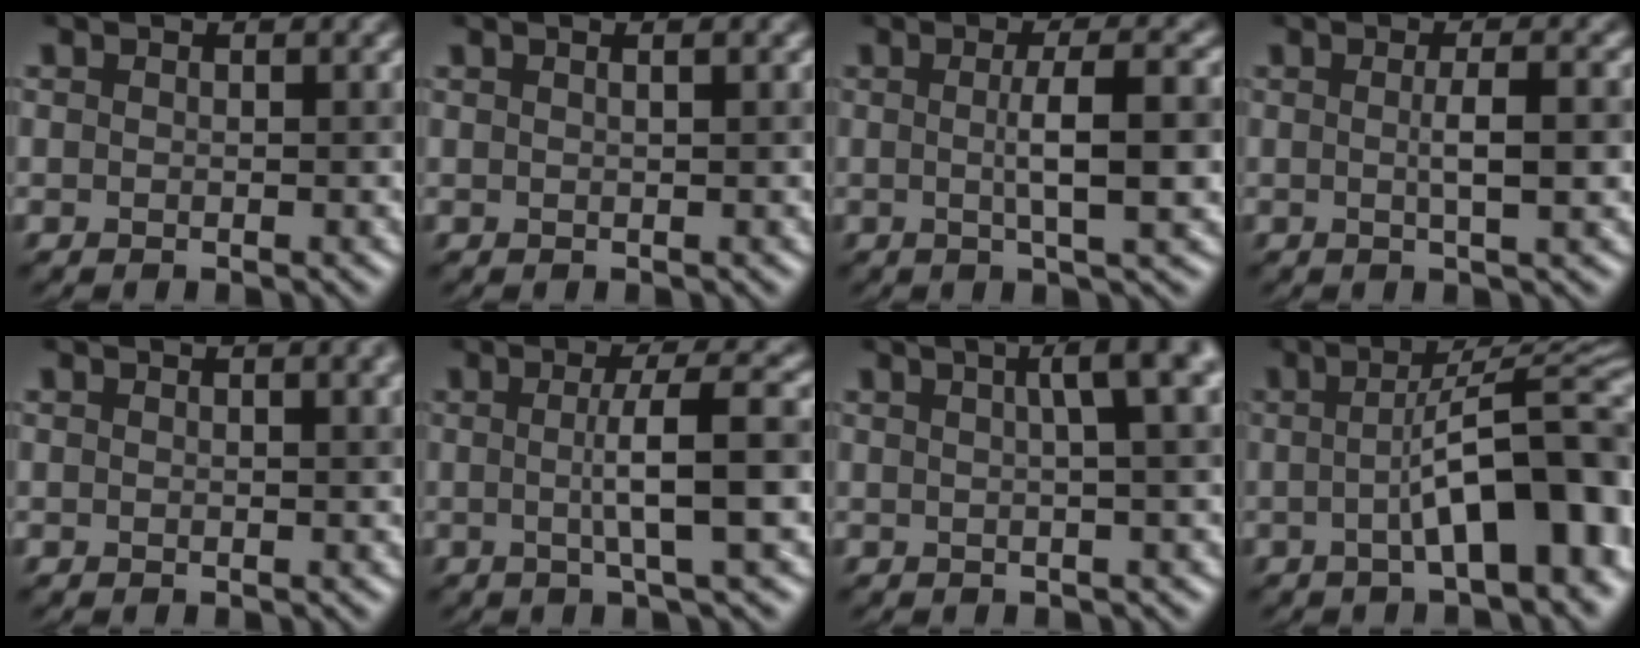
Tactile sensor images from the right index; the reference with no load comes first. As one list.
[{"total": 2.2, "force": [1.0, 1.1, 1.7], "torque": [0.002, 0.009, -0.014]}, {"total": 6.1, "force": [-0.1, 1.3, 5.9], "torque": [-0.083, 0.009, -0.001]}, {"total": 3.6, "force": [-0.2, 0.8, 3.5], "torque": [-0.049, 0.006, -0.004]}, {"total": 3.0, "force": [1.5, 1.2, 2.4], "torque": [-0.009, 0.009, 0.011]}, {"total": 6.1, "force": [-0.2, 0.9, 6.0], "torque": [-0.090, 0.009, -0.004]}, {"total": 5.9, "force": [1.7, 1.6, 5.4], "torque": [-0.038, 0.027, 0.012]}, {"total": 10.9, "force": [-1.2, 2.8, 10.4], "torque": [-0.121, 0.016, -0.018]}]